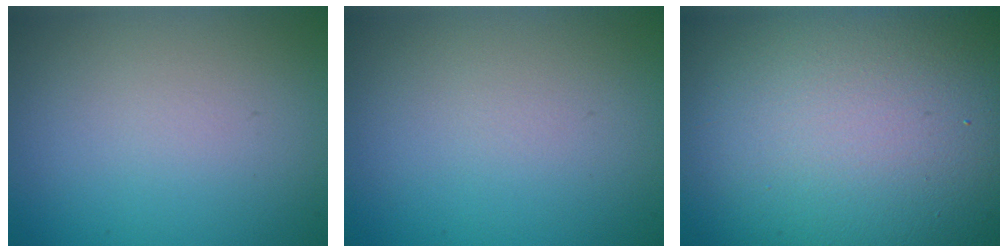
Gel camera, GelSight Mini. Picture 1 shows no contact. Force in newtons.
{"total": 0.0}
{"total": 22.6, "press": 22.6, "slide": 1.6}